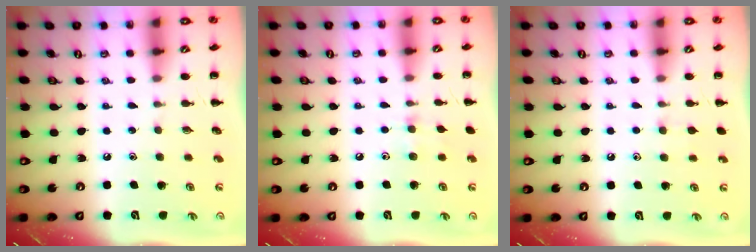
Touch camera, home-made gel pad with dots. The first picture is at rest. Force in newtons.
{"total": 6.2, "press": 6.0, "slide": 1.6}
{"total": 5.5, "press": 5.2, "slide": 1.8}